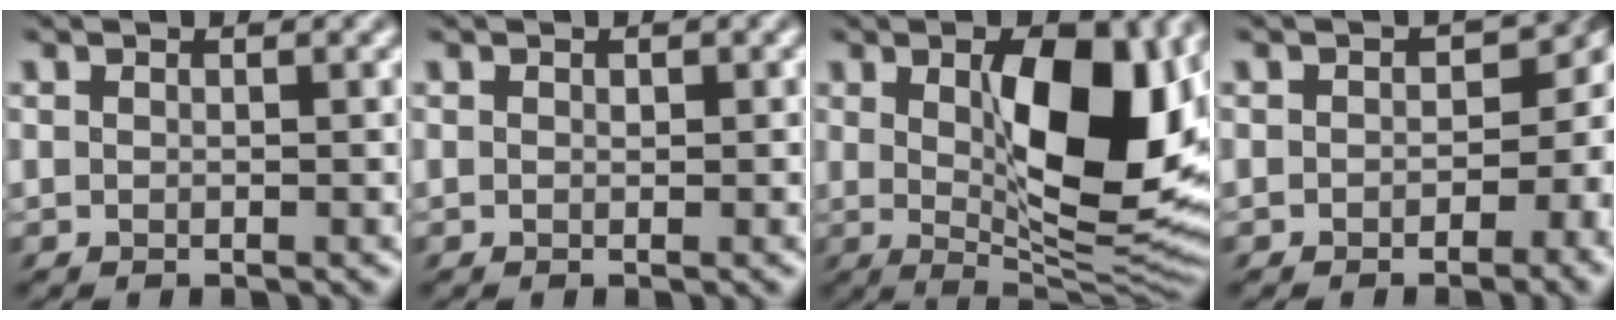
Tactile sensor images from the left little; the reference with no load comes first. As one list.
[{"total": 0.8, "force": [0.2, 0.6, 0.5], "torque": [-0.010, -0.001, 0.004]}, {"total": 11.9, "force": [2.0, 5.2, 10.5], "torque": [-0.141, -0.017, 0.034]}, {"total": 10.7, "force": [-2.0, 7.8, 7.0], "torque": [-0.086, -0.022, -0.049]}]